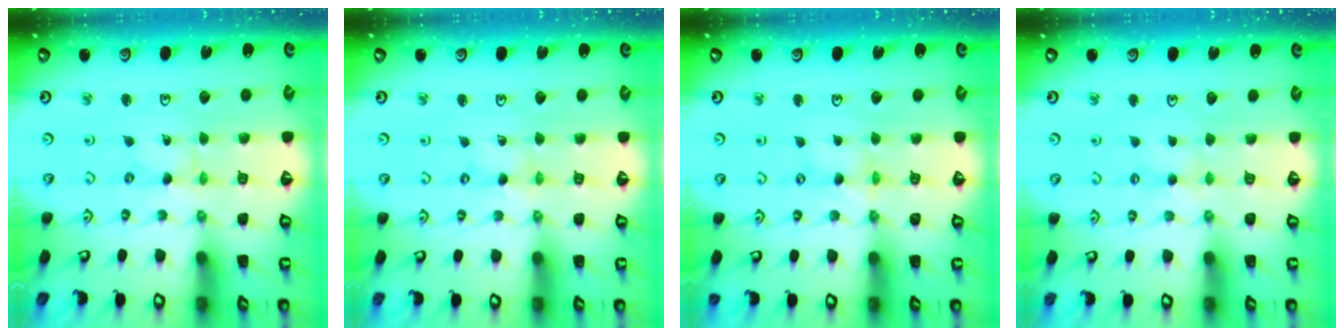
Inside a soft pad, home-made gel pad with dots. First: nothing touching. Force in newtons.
{"total": 0.0}
{"total": 0.0}
{"total": 2.1, "press": 2.0, "slide": 0.4}